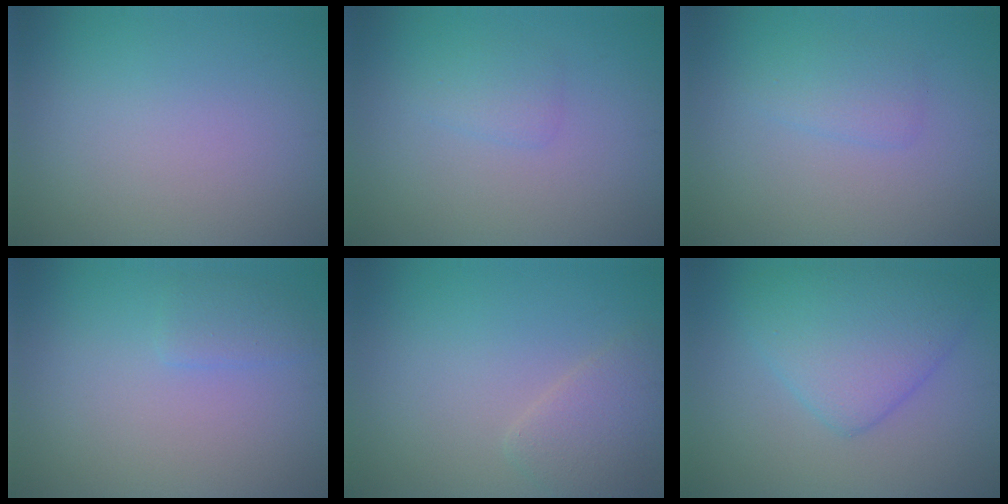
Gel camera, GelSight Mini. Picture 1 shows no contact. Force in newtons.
{"total": 1.2, "press": 1.2, "slide": 0.1}
{"total": 1.6, "press": 1.6, "slide": 0.1}
{"total": 1.5, "press": 1.5, "slide": 0.1}
{"total": 2.5, "press": 2.5, "slide": 0.1}
{"total": 5.3, "press": 5.3, "slide": 0.2}